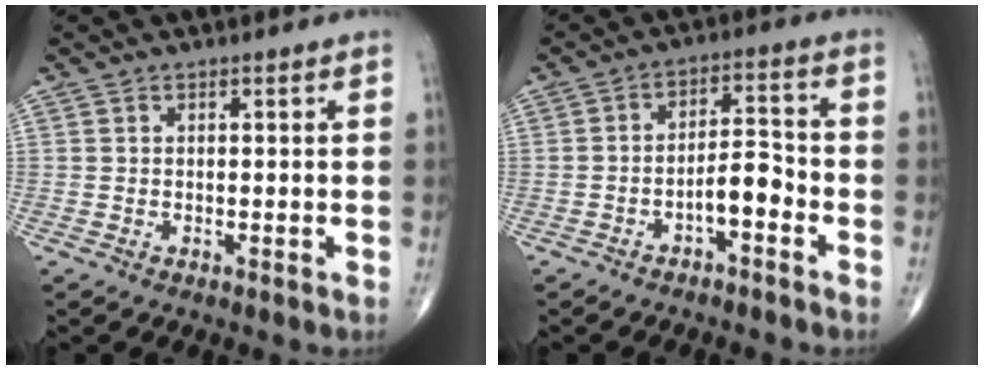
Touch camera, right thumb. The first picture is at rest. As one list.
[{"total": 6.0, "force": [-2.8, 2.4, 4.7], "torque": [-0.065, 0.037, -0.046]}]